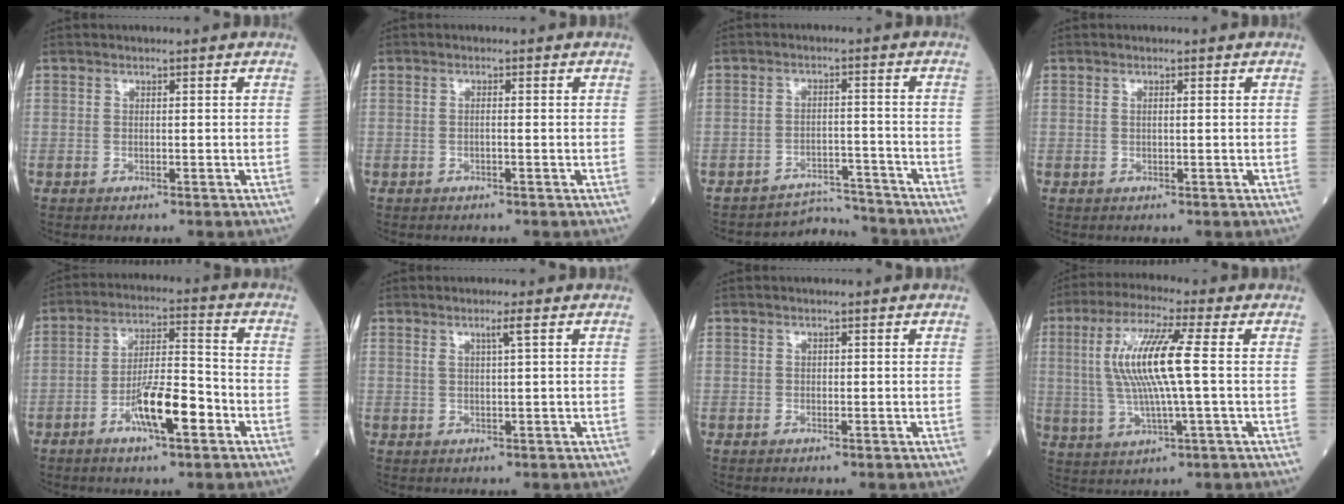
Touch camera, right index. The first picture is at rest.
{"total": 0.6, "force": [-0.1, 0.0, 0.6], "torque": [-0.012, 0.002, 0.000]}
{"total": 5.6, "force": [-5.3, 0.4, -1.6], "torque": [0.021, 0.021, -0.077]}
{"total": 0.6, "force": [0.2, 0.0, 0.5], "torque": [-0.014, 0.001, 0.005]}
{"total": 9.7, "force": [-4.3, 1.8, 8.5], "torque": [-0.158, 0.003, -0.072]}
{"total": 1.8, "force": [0.9, -0.4, 1.5], "torque": [-0.033, -0.001, 0.020]}
{"total": 0.0}
{"total": 11.5, "force": [1.3, 0.7, 11.4], "torque": [-0.237, 0.010, 0.026]}